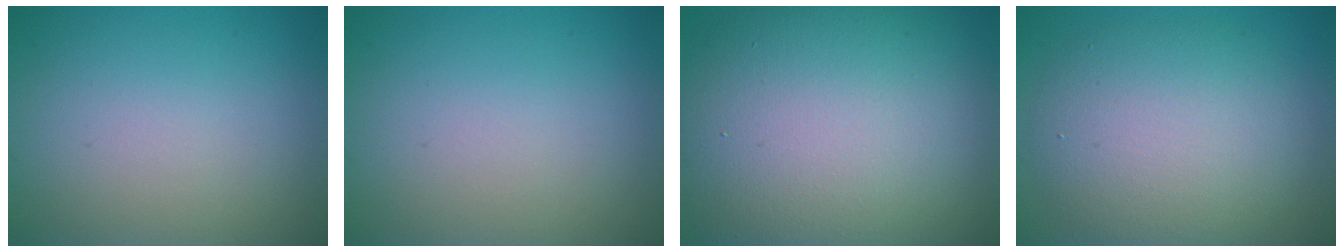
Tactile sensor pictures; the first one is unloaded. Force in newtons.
{"total": 0.0}
{"total": 16.6, "press": 16.5, "slide": 1.5}
{"total": 7.5, "press": 7.5, "slide": 0.6}